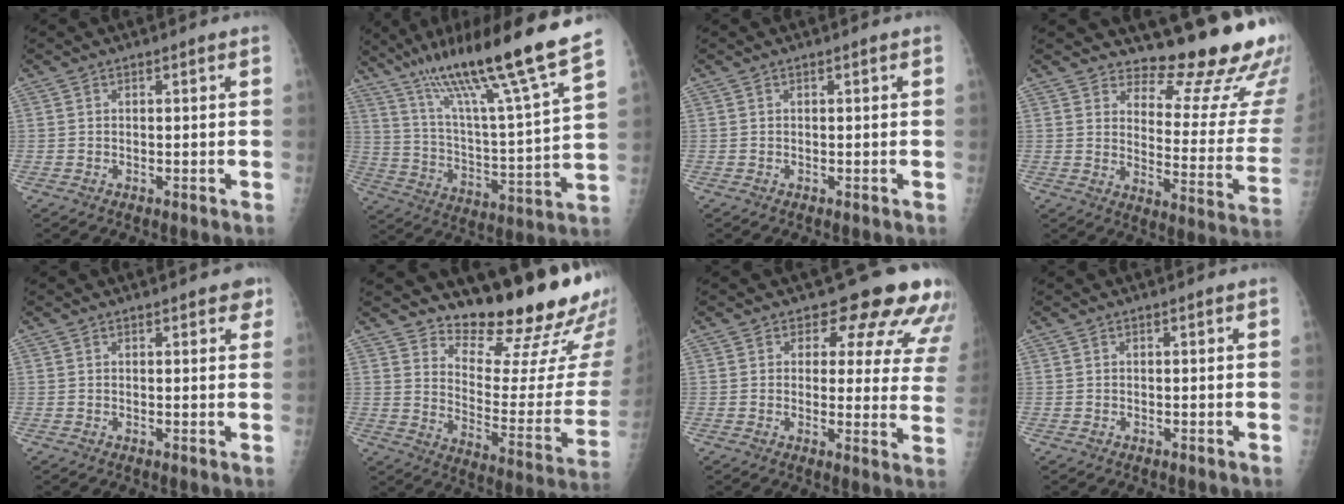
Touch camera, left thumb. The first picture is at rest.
{"total": 22.7, "force": [16.9, 0.1, 15.1], "torque": [-0.231, -0.073, 0.285]}
{"total": 0.0}
{"total": 18.2, "force": [15.8, 4.5, 7.9], "torque": [-0.056, -0.160, 0.191]}
{"total": 2.6, "force": [1.7, 1.1, 1.5], "torque": [-0.001, -0.004, 0.017]}
{"total": 20.7, "force": [17.5, 4.7, 9.9], "torque": [-0.098, -0.159, 0.242]}
{"total": 13.3, "force": [10.9, 5.7, 5.3], "torque": [-0.006, -0.067, 0.101]}
{"total": 0.0}